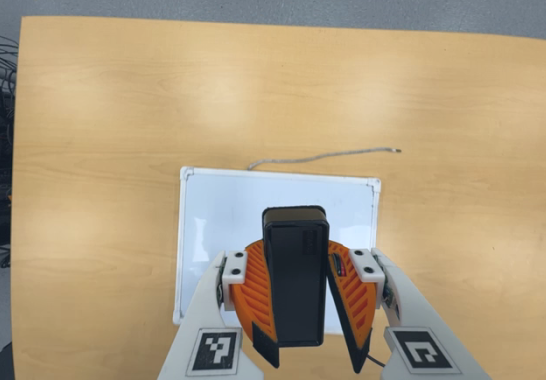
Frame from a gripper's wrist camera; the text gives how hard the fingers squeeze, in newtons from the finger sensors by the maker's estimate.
{"total": 10.9, "left": 10.4, "right": 11.4}